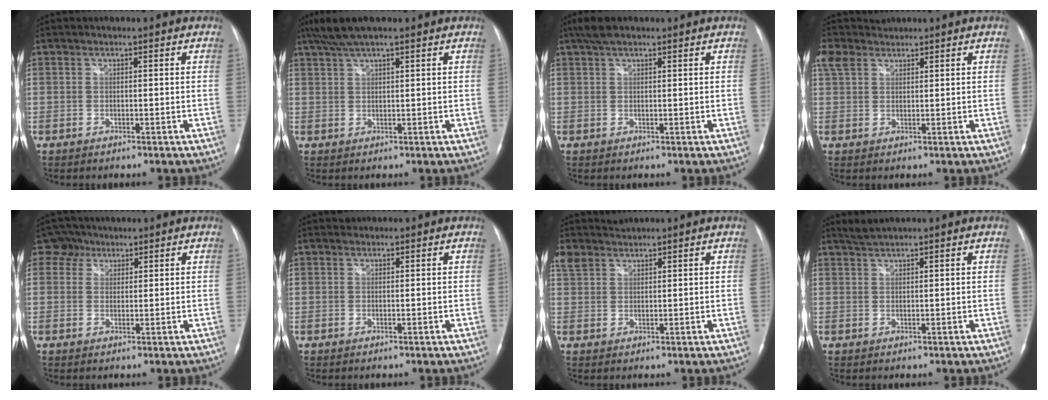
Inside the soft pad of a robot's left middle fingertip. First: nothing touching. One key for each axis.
{"total": 6.2, "fx": 4.8, "fy": 0.7, "fz": 3.9, "tx": -0.079, "ty": 0.034, "tz": 0.086}
{"total": 3.7, "fx": 2.7, "fy": 1.2, "fz": 2.2, "tx": -0.049, "ty": 0.020, "tz": 0.051}
{"total": 3.4, "fx": 2.9, "fy": 1.7, "fz": 0.7, "tx": -0.033, "ty": 0.029, "tz": 0.064}
{"total": 3.2, "fx": 2.1, "fy": 2.4, "fz": -0.4, "tx": 0.010, "ty": 0.008, "tz": 0.032}
{"total": 0.5, "fx": 0.5, "fy": 0.2, "fz": -0.1, "tx": -0.002, "ty": 0.005, "tz": 0.009}
{"total": 2.9, "fx": 2.8, "fy": 0.7, "fz": -0.2, "tx": -0.008, "ty": 0.016, "tz": 0.058}
{"total": 1.9, "fx": 1.8, "fy": -0.4, "fz": 0.4, "tx": -0.011, "ty": 0.008, "tz": 0.040}